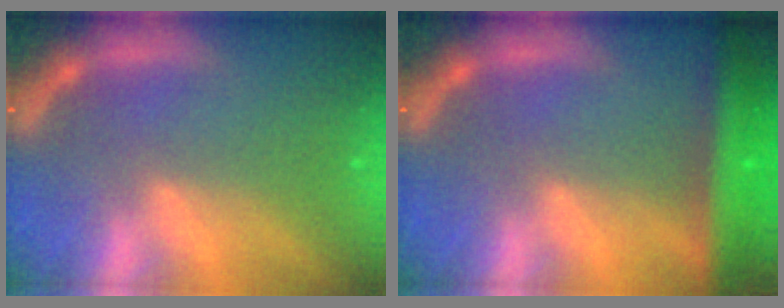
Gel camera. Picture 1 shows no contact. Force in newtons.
{"total": 6.5}